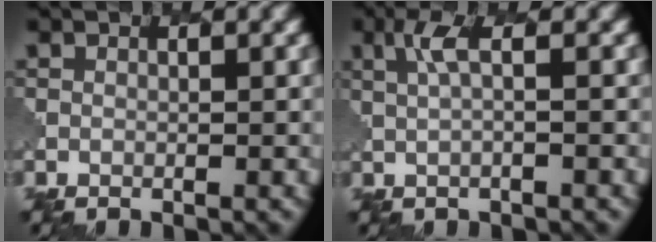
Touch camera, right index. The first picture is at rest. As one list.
[{"total": 2.5, "force": [1.1, 0.4, 2.2], "torque": [-0.045, 0.003, 0.019]}]